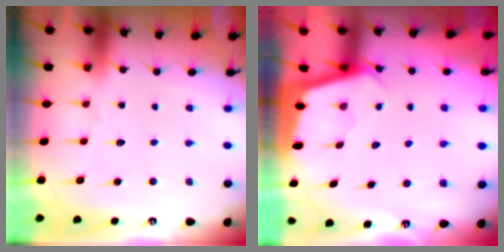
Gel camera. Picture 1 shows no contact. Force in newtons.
{"total": 1.8, "press": 1.8, "slide": 0.1}